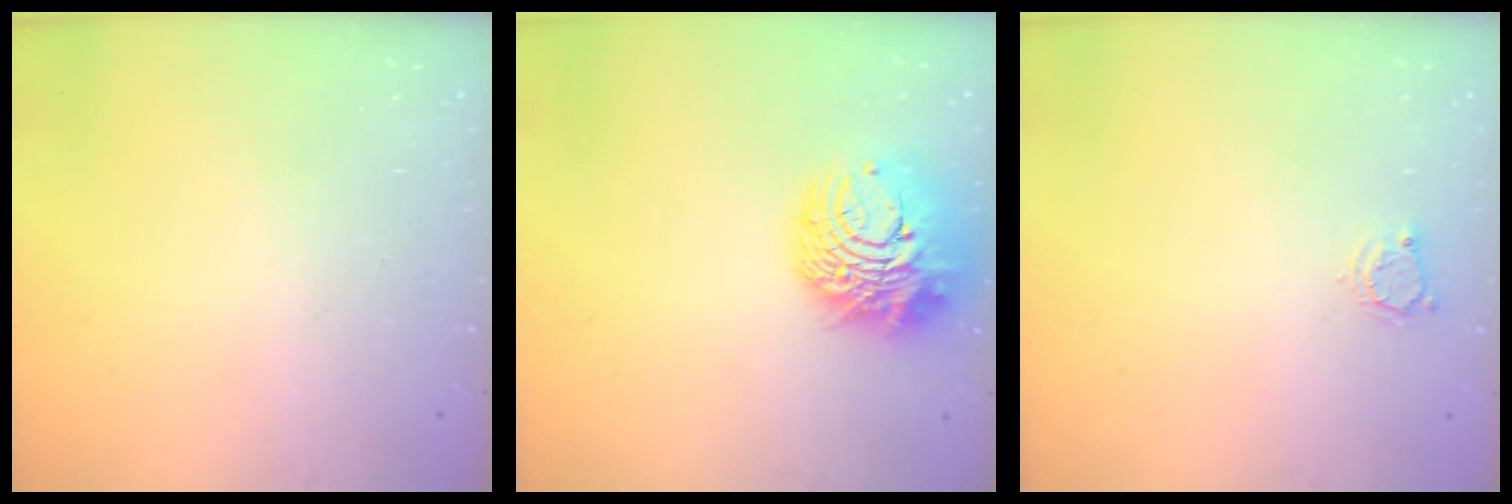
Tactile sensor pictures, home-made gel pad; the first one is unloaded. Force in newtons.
{"total": 13.4, "press": 13.3, "slide": 1.5}
{"total": 3.2, "press": 3.2, "slide": 0.5}